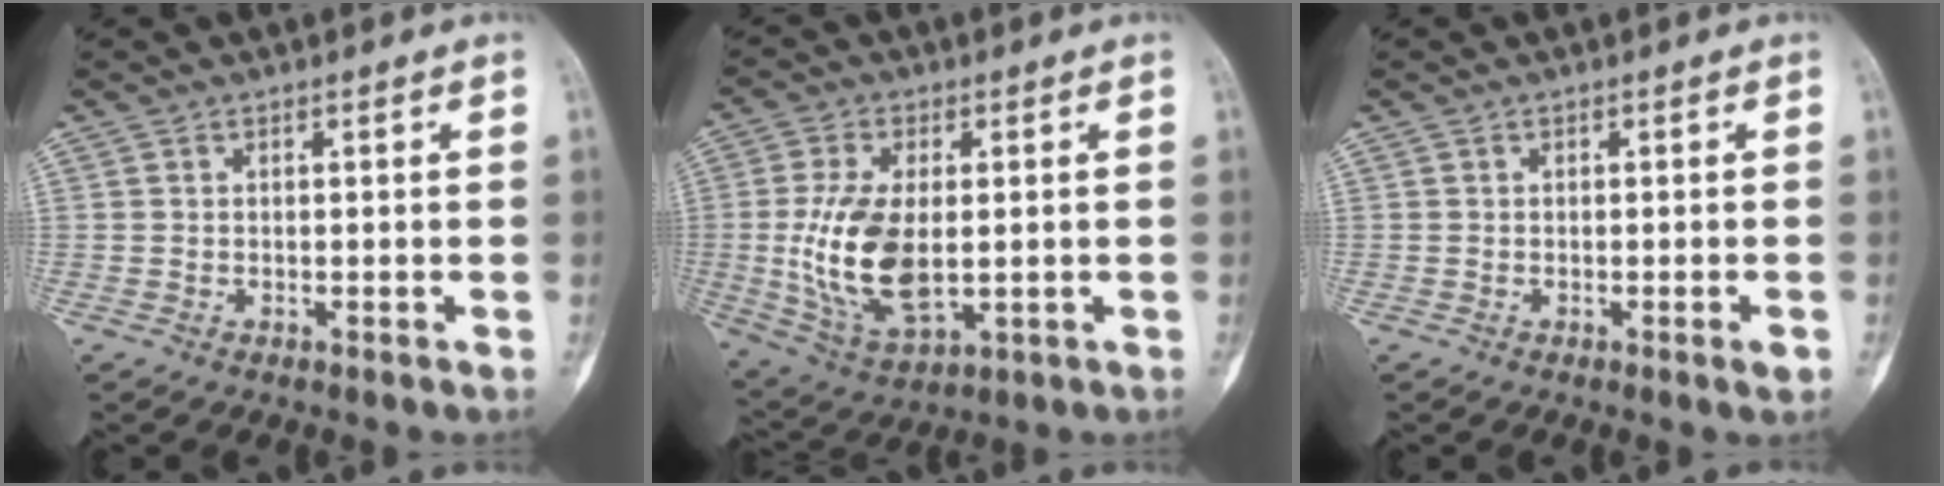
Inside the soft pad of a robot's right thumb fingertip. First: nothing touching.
{"total": 14.5, "force": [-0.3, 7.7, 12.3], "torque": [-0.246, -0.011, 0.009]}
{"total": 1.4, "force": [-0.5, 0.1, 1.3], "torque": [-0.017, -0.002, -0.009]}